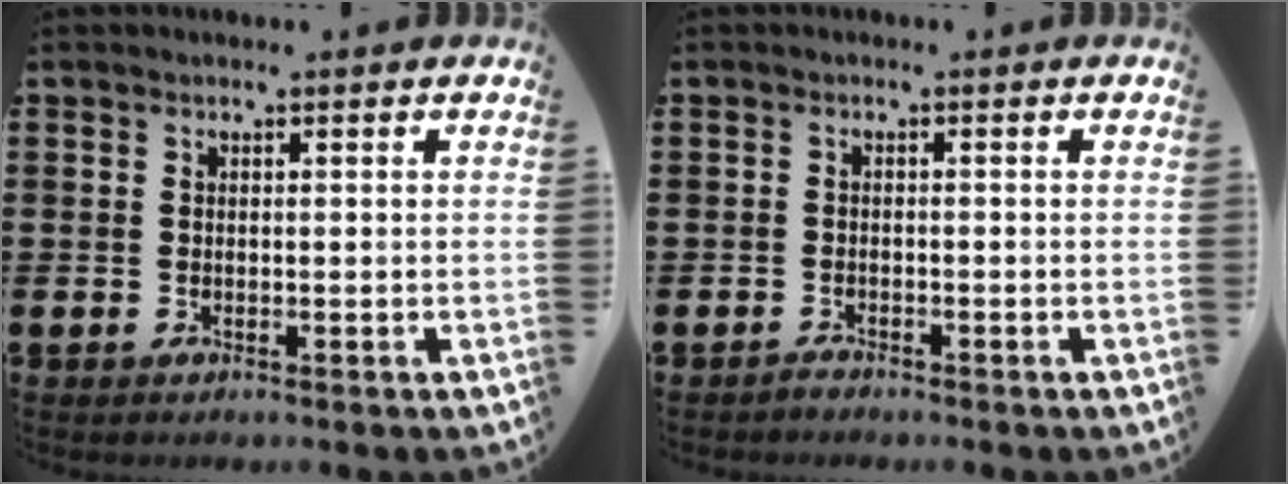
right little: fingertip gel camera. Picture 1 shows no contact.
{"total": 0.8, "force": [-0.7, 0.1, 0.0], "torque": [-0.004, -0.003, -0.015]}